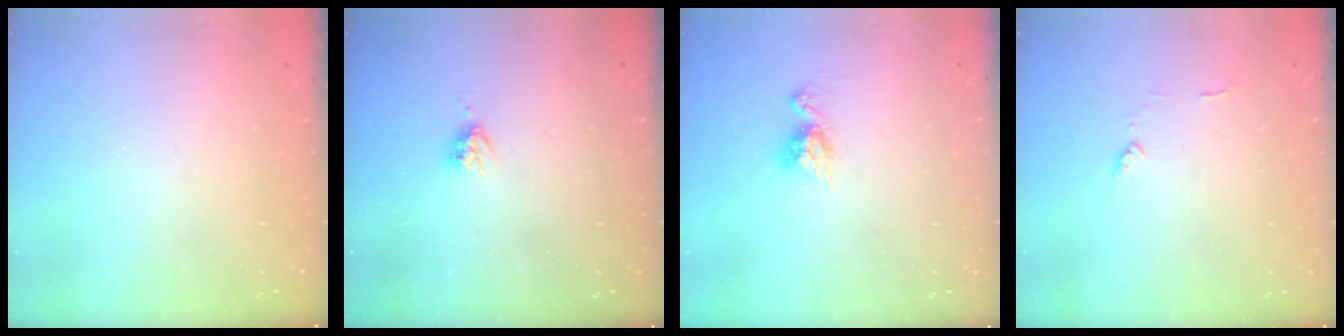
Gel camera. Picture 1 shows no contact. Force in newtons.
{"total": 4.1, "press": 4.1, "slide": 0.1}
{"total": 8.7, "press": 8.7, "slide": 0.8}
{"total": 5.7, "press": 5.7, "slide": 0.6}